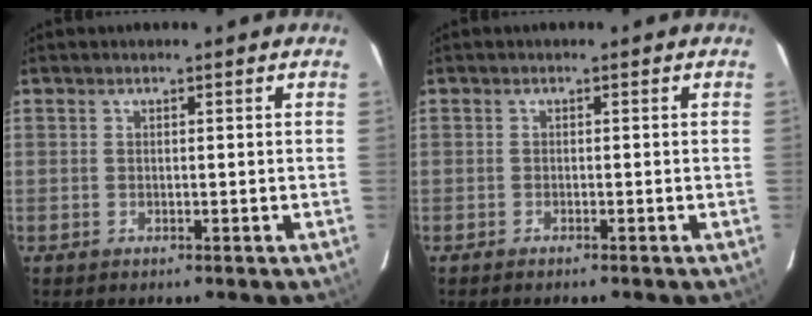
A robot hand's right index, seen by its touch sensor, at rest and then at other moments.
{"total": 1.3, "force": [-1.1, 0.1, 0.7], "torque": [-0.012, -0.002, -0.012]}